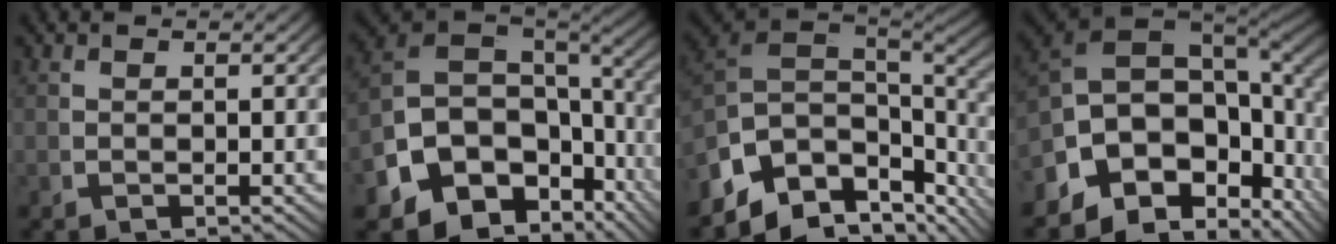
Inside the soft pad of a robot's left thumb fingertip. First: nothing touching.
{"total": 14.8, "force": [-3.2, 10.8, 9.6], "torque": [-0.205, -0.049, -0.034]}
{"total": 13.7, "force": [-3.0, 9.1, 9.7], "torque": [-0.217, -0.047, -0.017]}
{"total": 16.5, "force": [-1.4, 11.4, 11.8], "torque": [-0.224, -0.049, -0.003]}